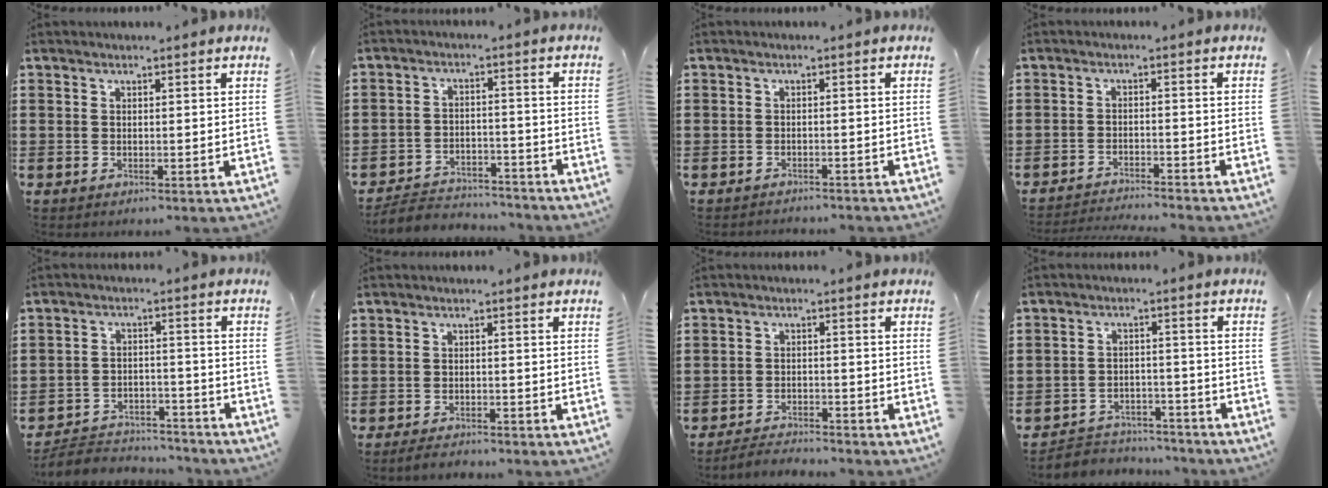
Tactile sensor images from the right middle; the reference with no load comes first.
{"total": 4.8, "force": [-4.7, 1.2, 0.1], "torque": [-0.010, 0.009, -0.098]}
{"total": 1.4, "force": [-1.4, 0.2, -0.2], "torque": [-0.001, 0.001, -0.031]}
{"total": 2.7, "force": [-2.7, -0.2, 0.1], "torque": [-0.007, -0.003, -0.056]}
{"total": 5.2, "force": [-5.1, 1.2, 0.3], "torque": [-0.012, 0.010, -0.105]}
{"total": 1.8, "force": [-1.8, 0.2, 0.2], "torque": [-0.009, -0.002, -0.036]}
{"total": 3.2, "force": [-3.2, 0.3, -0.3], "torque": [-0.004, -0.002, -0.069]}
{"total": 4.2, "force": [-4.0, 1.3, -0.3], "torque": [-0.002, 0.008, -0.085]}